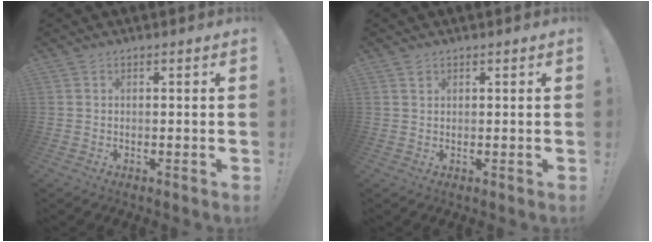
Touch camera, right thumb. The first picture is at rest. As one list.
[{"total": 1.0, "force": [0.6, 0.7, 0.3], "torque": [-0.003, 0.000, 0.011]}]